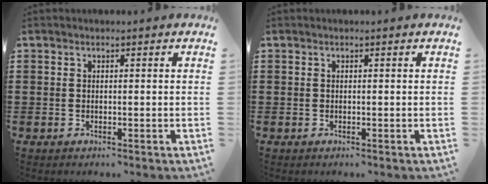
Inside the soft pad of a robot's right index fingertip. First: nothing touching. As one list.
[{"total": 0.0}]